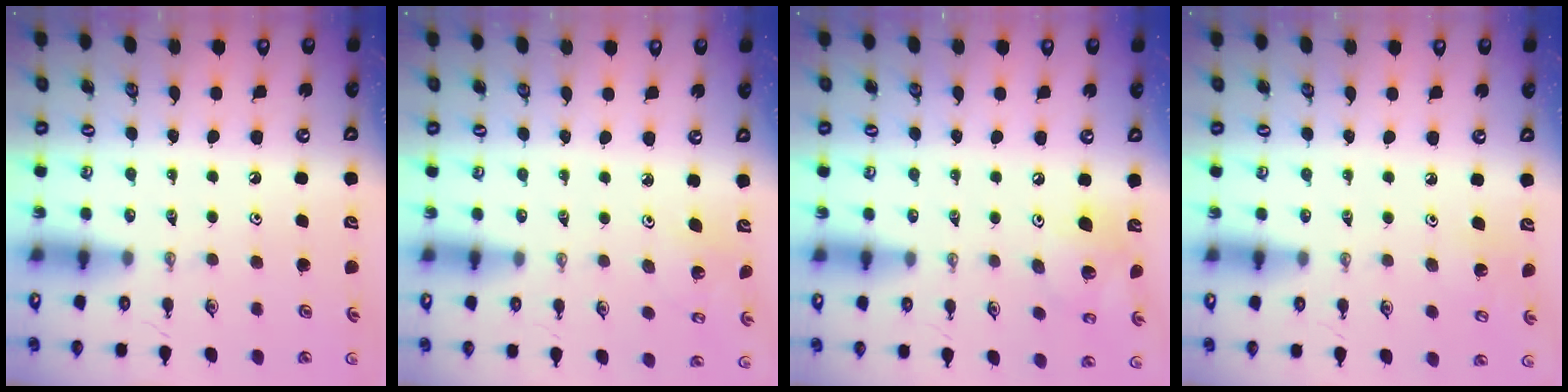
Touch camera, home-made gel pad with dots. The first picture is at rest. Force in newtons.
{"total": 2.3, "press": 2.3, "slide": 0.2}
{"total": 12.2, "press": 12.1, "slide": 2.0}
{"total": 4.7, "press": 4.7, "slide": 0.4}